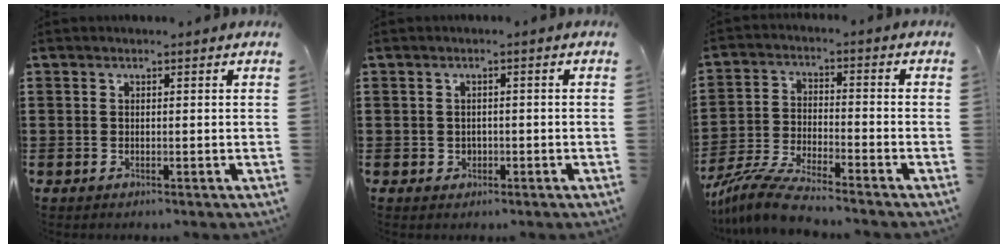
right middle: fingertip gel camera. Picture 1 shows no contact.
{"total": 1.0, "force": [0.0, 0.9, 0.3], "torque": [-0.009, 0.006, -0.001]}
{"total": 7.5, "force": [-6.9, 0.2, 2.9], "torque": [-0.074, -0.005, -0.138]}